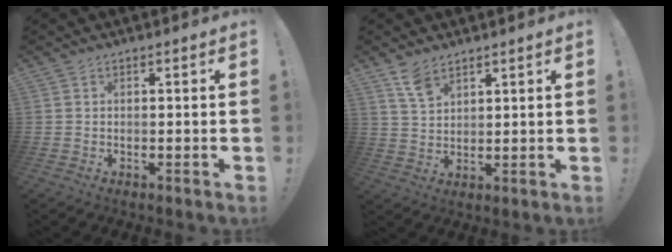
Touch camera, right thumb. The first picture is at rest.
{"total": 6.2, "force": [4.4, 2.8, 3.4], "torque": [-0.053, -0.026, 0.081]}